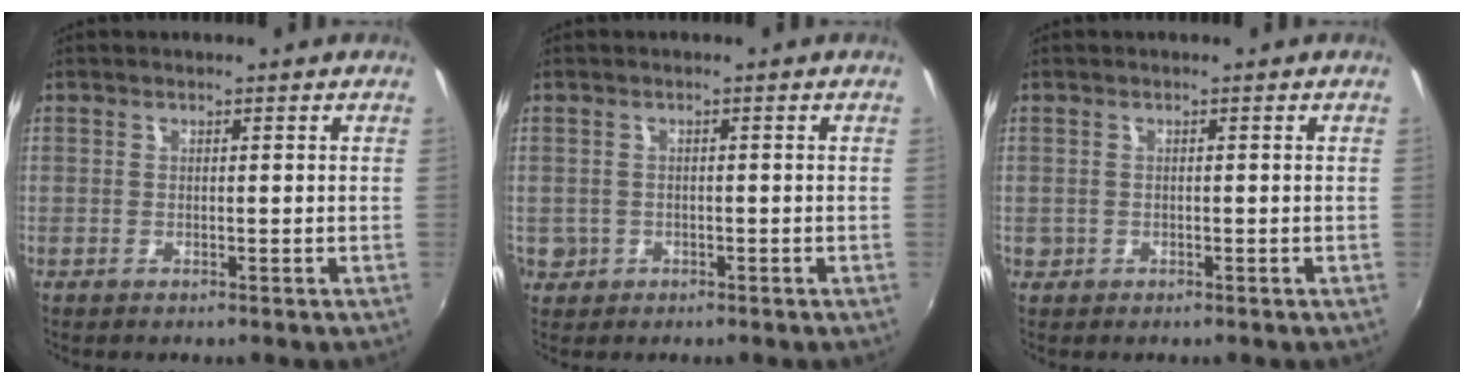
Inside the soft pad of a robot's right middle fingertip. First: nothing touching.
{"total": 3.6, "force": [-0.8, 3.3, 1.0], "torque": [-0.028, -0.003, -0.006]}
{"total": 1.3, "force": [-0.3, 1.3, 0.2], "torque": [-0.005, -0.004, -0.003]}